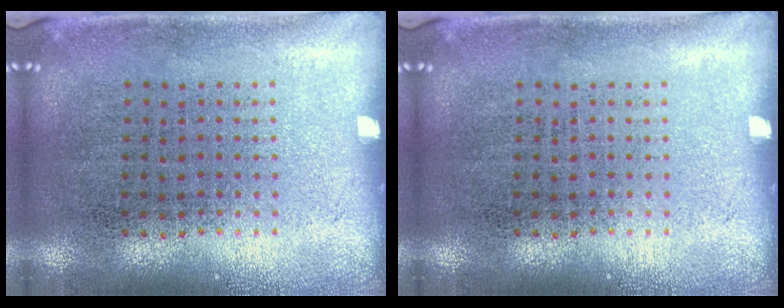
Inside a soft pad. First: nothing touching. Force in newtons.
{"total": 0.0}